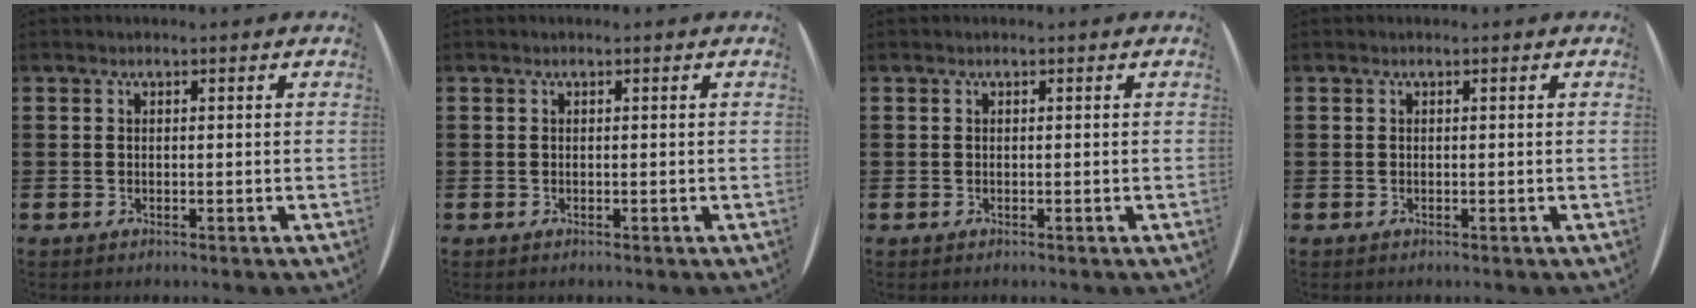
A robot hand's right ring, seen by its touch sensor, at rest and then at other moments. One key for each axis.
{"total": 0.0}
{"total": 0.0}
{"total": 0.0}